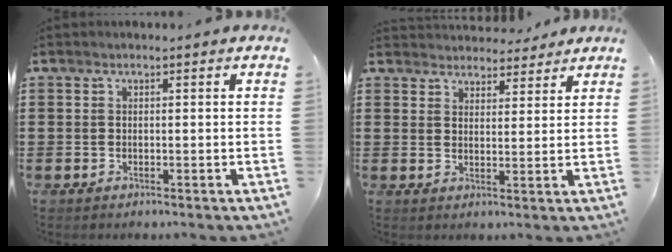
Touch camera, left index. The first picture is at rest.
{"total": 3.6, "force": [3.5, 1.0, 0.0], "torque": [-0.012, -0.009, 0.066]}